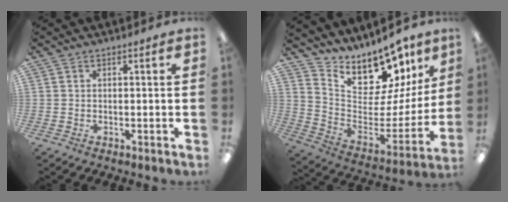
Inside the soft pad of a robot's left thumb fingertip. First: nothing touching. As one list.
[{"total": 16.4, "force": [14.2, 6.4, 4.9], "torque": [-0.073, -0.130, 0.249]}]